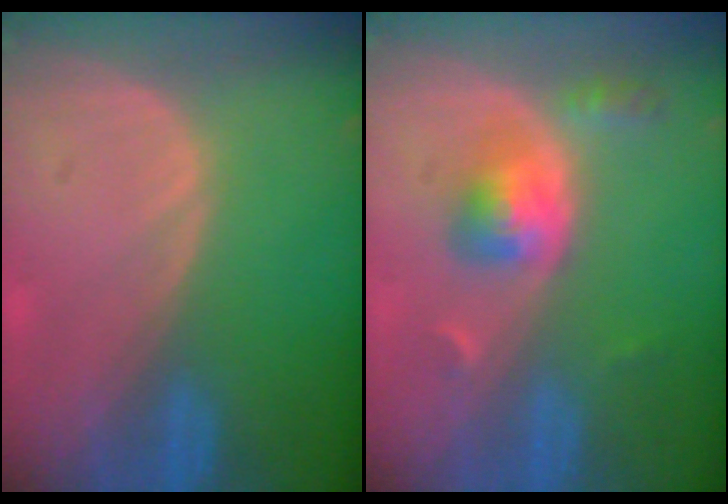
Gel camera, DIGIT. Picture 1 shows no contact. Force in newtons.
{"total": 5.2, "press": 4.9, "slide": 1.9}